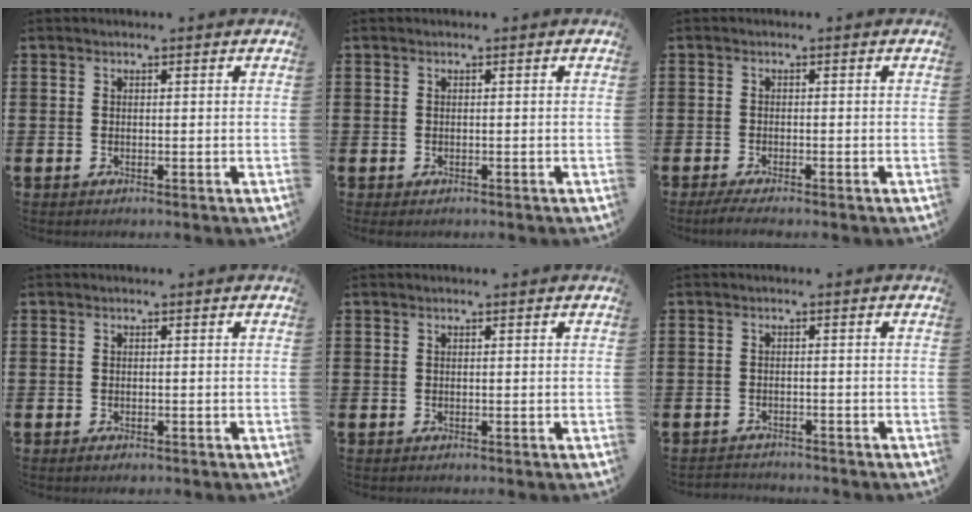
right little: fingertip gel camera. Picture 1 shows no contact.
{"total": 0.0}
{"total": 1.4, "force": [-1.0, 0.1, 1.1], "torque": [-0.018, -0.001, -0.019]}
{"total": 0.6, "force": [-0.4, 0.3, 0.4], "torque": [0.000, -0.003, -0.009]}
{"total": 0.0}
{"total": 1.3, "force": [-1.3, 0.1, -0.2], "torque": [0.000, 0.004, -0.028]}